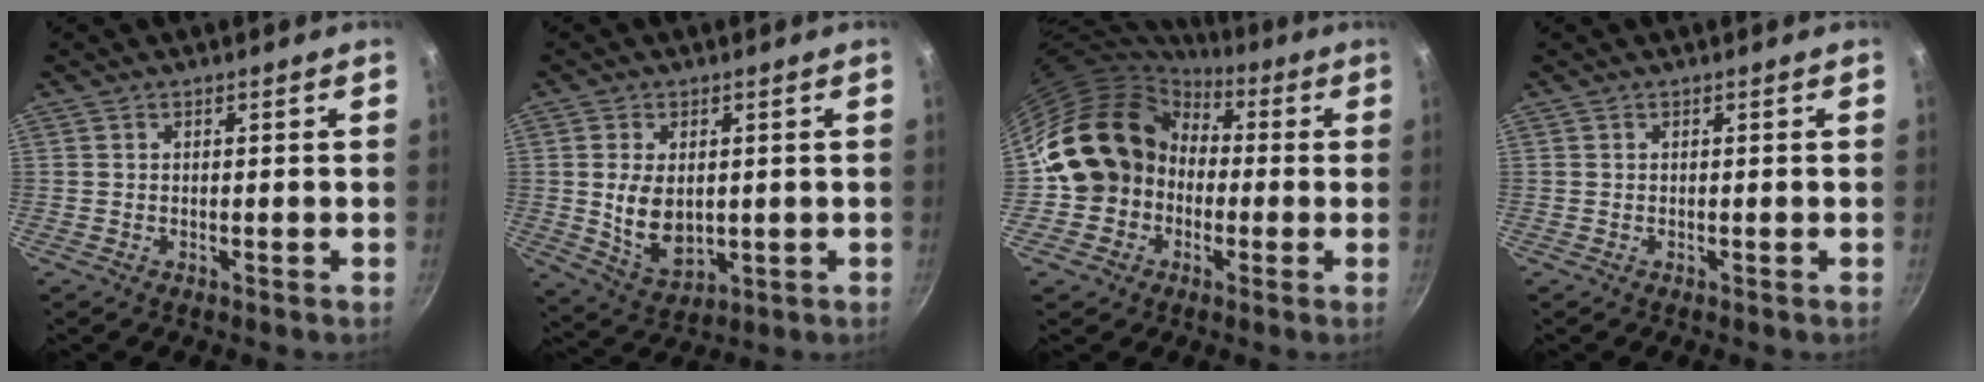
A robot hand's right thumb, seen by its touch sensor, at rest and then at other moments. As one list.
[{"total": 9.1, "force": [0.6, 5.8, 7.0], "torque": [-0.119, -0.016, 0.028]}, {"total": 16.5, "force": [-0.1, 14.6, 7.8], "torque": [-0.110, 0.052, -0.007]}, {"total": 0.0}]